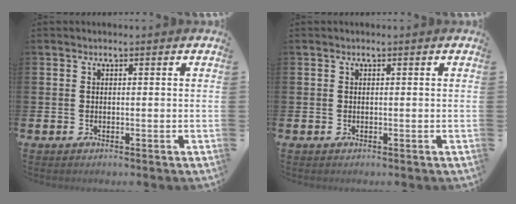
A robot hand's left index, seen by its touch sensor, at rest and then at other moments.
{"total": 0.0}